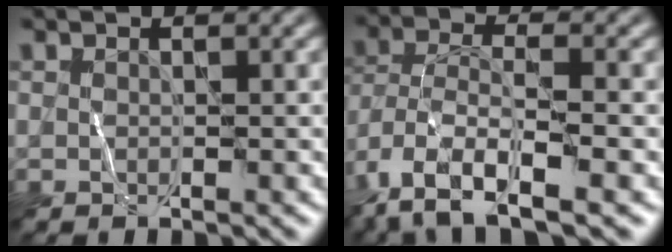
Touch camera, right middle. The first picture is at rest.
{"total": 9.3, "force": [-5.5, 3.0, 6.9], "torque": [-0.146, -0.012, -0.109]}